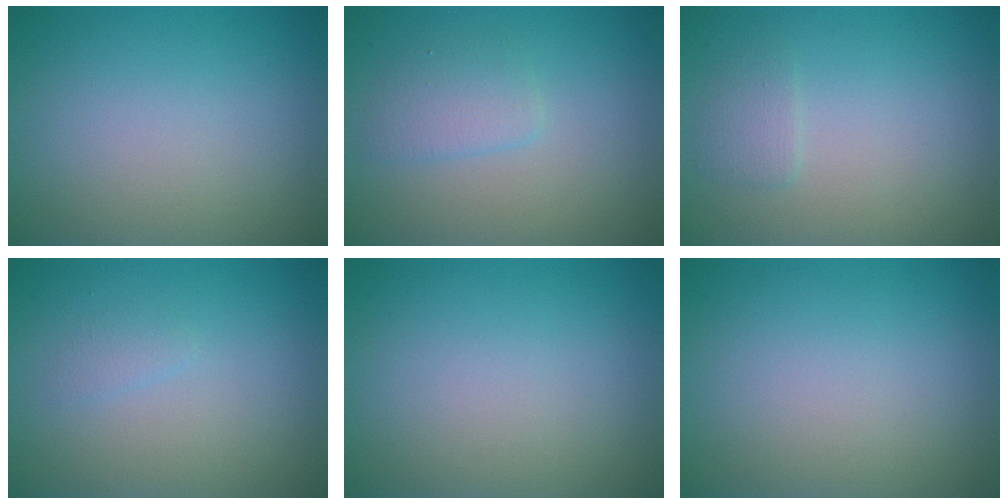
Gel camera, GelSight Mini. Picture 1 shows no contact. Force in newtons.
{"total": 1.9, "press": 1.9, "slide": 0.2}
{"total": 1.2, "press": 1.1, "slide": 0.3}
{"total": 0.8, "press": 0.8, "slide": 0.0}
{"total": 0.0}
{"total": 0.0}